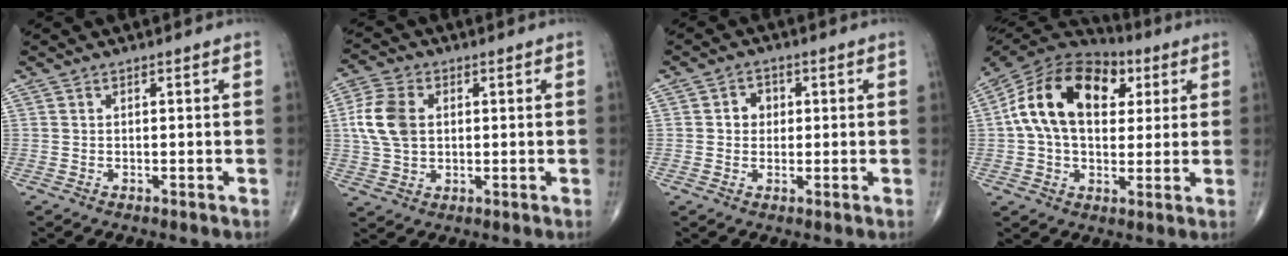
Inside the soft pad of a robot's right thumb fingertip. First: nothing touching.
{"total": 9.3, "force": [1.3, 6.4, 6.6], "torque": [-0.136, 0.007, 0.027]}
{"total": 3.4, "force": [0.4, 3.0, 1.5], "torque": [-0.003, 0.006, 0.002]}
{"total": 20.4, "force": [4.8, 13.2, 14.8], "torque": [-0.249, 0.021, 0.072]}